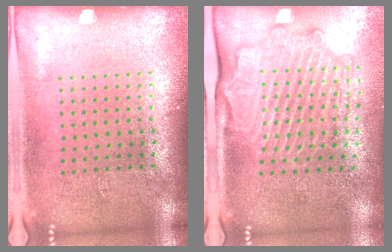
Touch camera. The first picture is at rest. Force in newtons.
{"total": 2.2, "press": 2.2, "slide": 0.2}